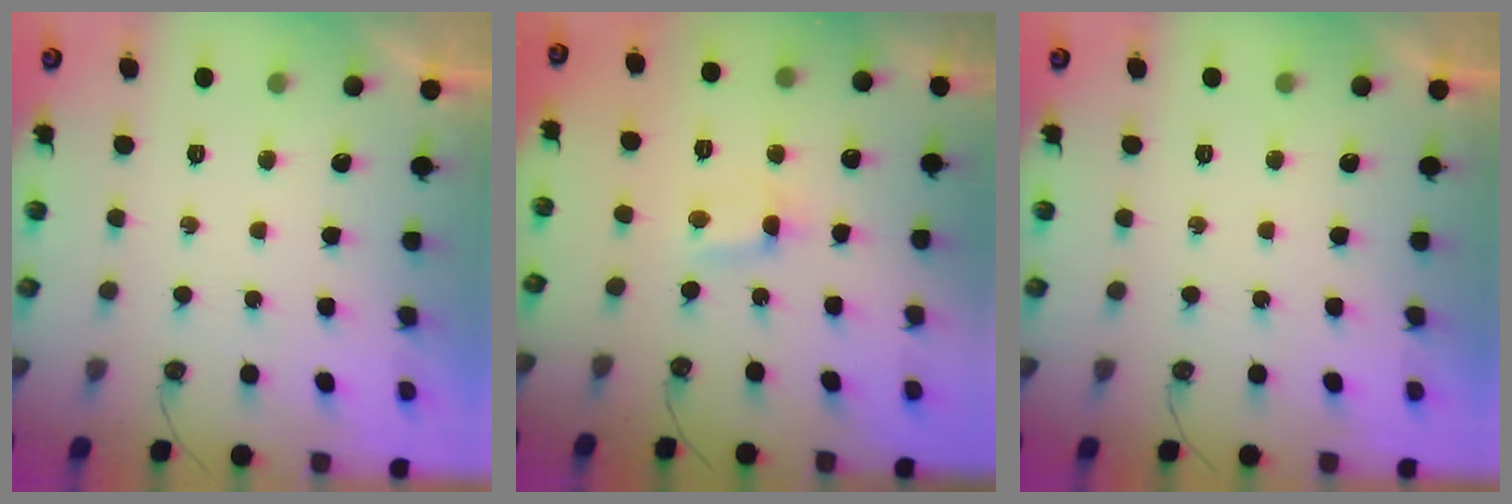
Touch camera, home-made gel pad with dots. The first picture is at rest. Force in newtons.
{"total": 0.6, "press": 0.4, "slide": 0.5}
{"total": 0.0}